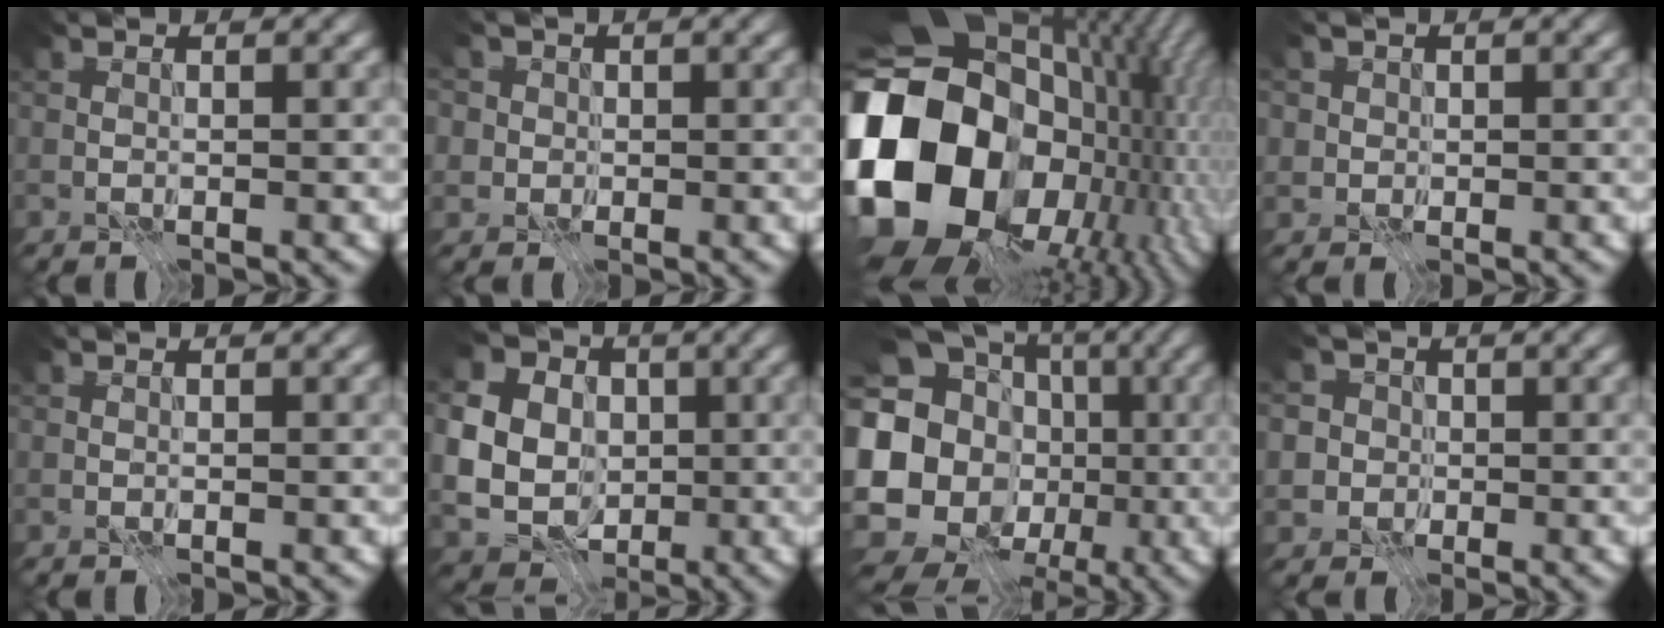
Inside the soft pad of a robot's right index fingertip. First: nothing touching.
{"total": 3.9, "force": [1.3, 3.5, 1.1], "torque": [-0.011, 0.017, 0.003]}
{"total": 21.9, "force": [-2.1, 17.3, 13.4], "torque": [-0.296, -0.041, -0.006]}
{"total": 2.0, "force": [0.7, 1.8, 0.4], "torque": [0.002, 0.003, 0.017]}
{"total": 0.0}
{"total": 13.9, "force": [1.1, 12.5, 5.9], "torque": [-0.149, 0.011, 0.009]}
{"total": 19.0, "force": [-2.3, 16.7, 8.8], "torque": [-0.193, -0.004, -0.067]}
{"total": 4.3, "force": [0.5, 4.2, 1.0], "torque": [-0.003, 0.024, -0.014]}